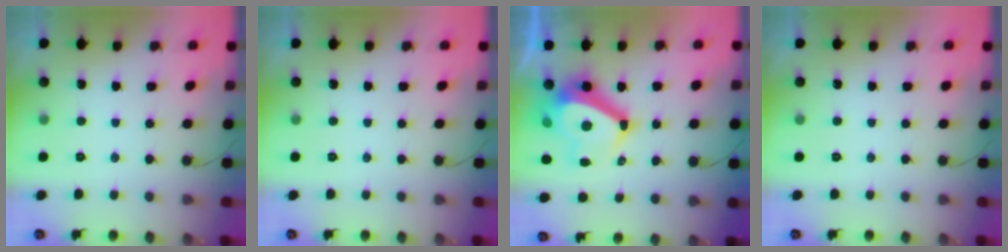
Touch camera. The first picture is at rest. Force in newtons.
{"total": 0.0}
{"total": 13.7, "press": 13.2, "slide": 3.8}
{"total": 0.0}